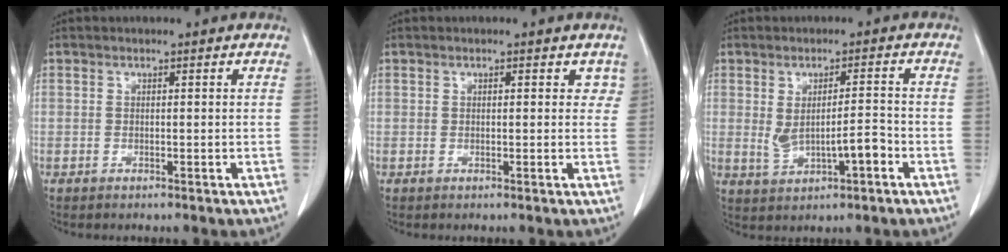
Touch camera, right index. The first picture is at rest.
{"total": 2.1, "force": [0.9, 1.3, 1.4], "torque": [-0.010, 0.007, 0.005]}
{"total": 5.9, "force": [-1.2, 1.7, 5.5], "torque": [-0.099, 0.008, -0.005]}